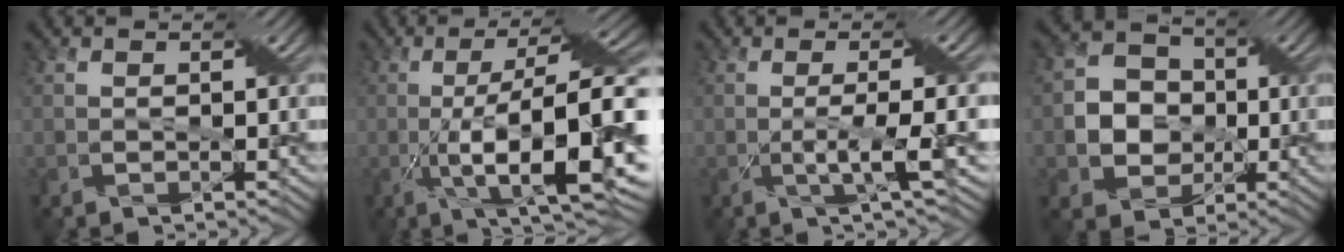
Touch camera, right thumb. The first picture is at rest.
{"total": 15.8, "force": [-3.1, 4.5, 14.8], "torque": [-0.244, -0.002, -0.046]}
{"total": 5.5, "force": [-1.1, 0.6, 5.3], "torque": [-0.092, 0.008, -0.024]}
{"total": 7.2, "force": [-0.5, 6.3, 3.4], "torque": [-0.076, 0.001, -0.027]}